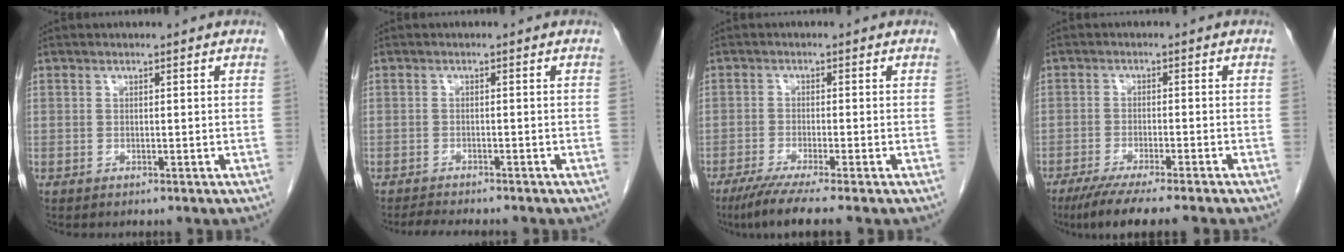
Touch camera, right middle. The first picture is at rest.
{"total": 4.3, "force": [-3.9, 0.4, 1.7], "torque": [-0.027, -0.013, -0.059]}
{"total": 6.5, "force": [-4.9, -0.7, 4.2], "torque": [-0.066, -0.019, -0.085]}
{"total": 8.5, "force": [-6.7, -0.4, 5.2], "torque": [-0.072, -0.021, -0.106]}